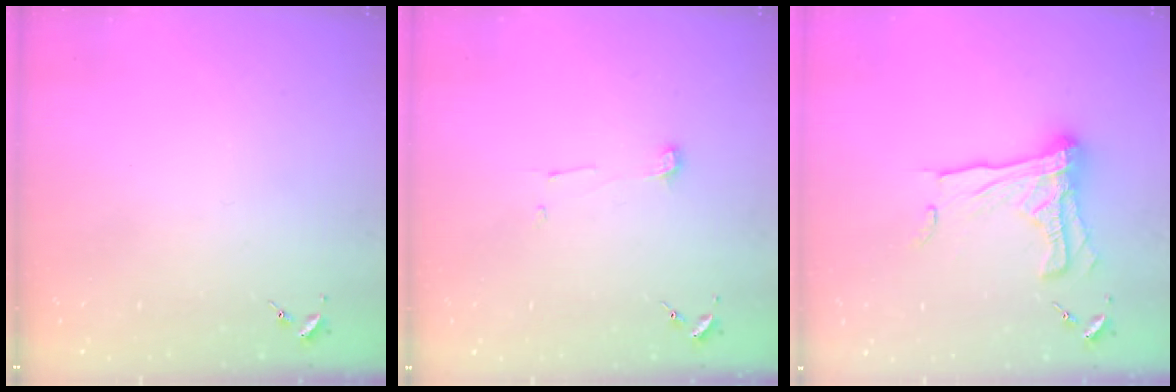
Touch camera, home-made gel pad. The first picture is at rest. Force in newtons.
{"total": 4.9, "press": 4.9, "slide": 0.2}
{"total": 17.8, "press": 17.8, "slide": 1.5}